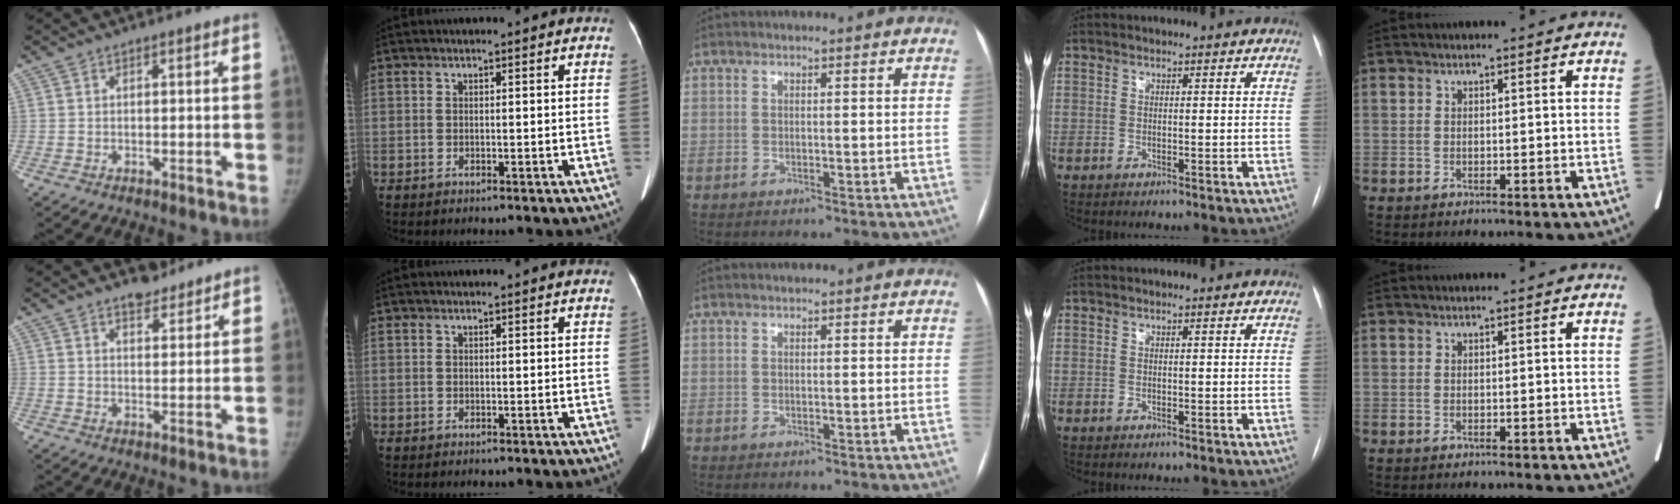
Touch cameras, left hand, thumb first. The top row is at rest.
{"thumb": {"total": 4.2, "force": [3.5, 1.9, 1.3], "torque": [-0.001, -0.025, 0.056]}, "index": {"total": 1.4, "force": [1.3, 0.4, 0.2], "torque": [-0.015, 0.014, 0.009]}}